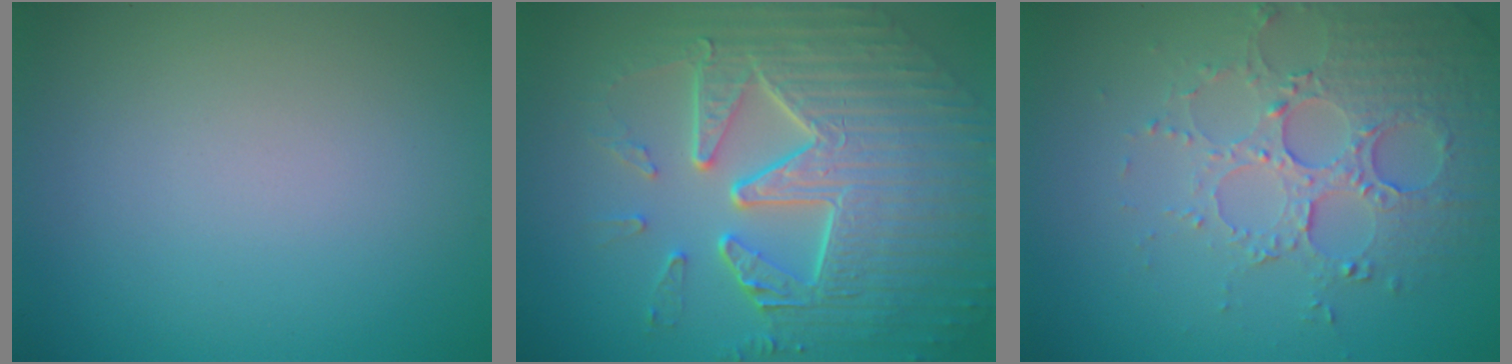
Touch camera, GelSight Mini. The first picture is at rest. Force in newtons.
{"total": 9.6, "press": 6.6, "slide": 7.0}
{"total": 5.3, "press": 3.7, "slide": 3.7}